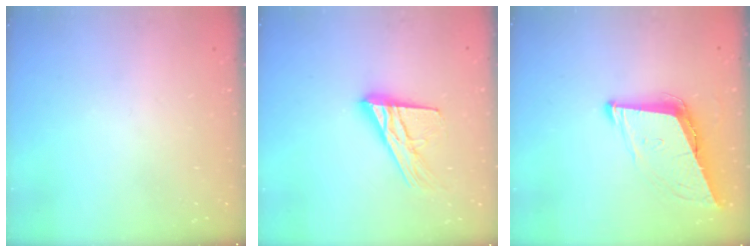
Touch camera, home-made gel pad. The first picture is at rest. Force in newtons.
{"total": 16.0, "press": 15.9, "slide": 1.3}
{"total": 9.1, "press": 8.7, "slide": 2.6}